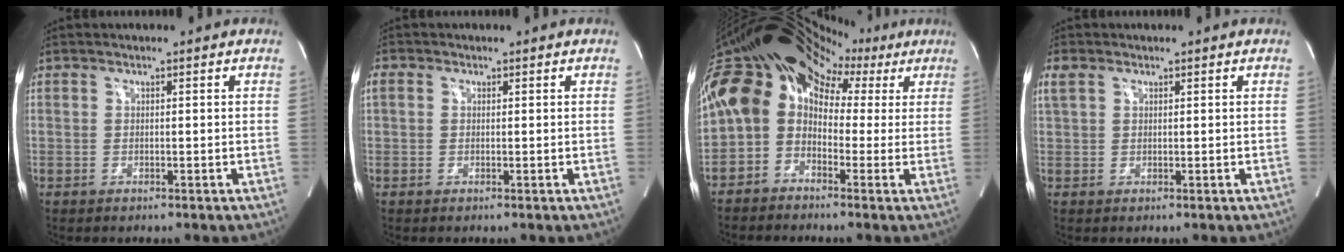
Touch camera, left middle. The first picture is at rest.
{"total": 2.3, "force": [0.6, 1.9, 1.2], "torque": [-0.046, 0.023, 0.015]}
{"total": 22.0, "force": [5.4, 17.7, 11.8], "torque": [-0.278, 0.133, 0.075]}
{"total": 2.8, "force": [1.4, 1.8, 1.6], "torque": [-0.056, 0.026, 0.036]}